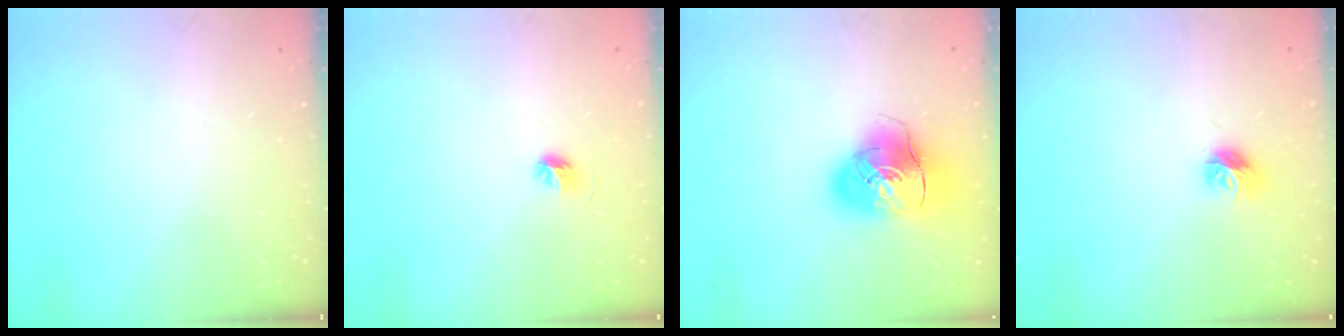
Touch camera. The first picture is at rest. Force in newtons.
{"total": 4.2, "press": 3.9, "slide": 1.4}
{"total": 14.1, "press": 13.9, "slide": 2.5}
{"total": 7.7, "press": 7.7, "slide": 0.2}